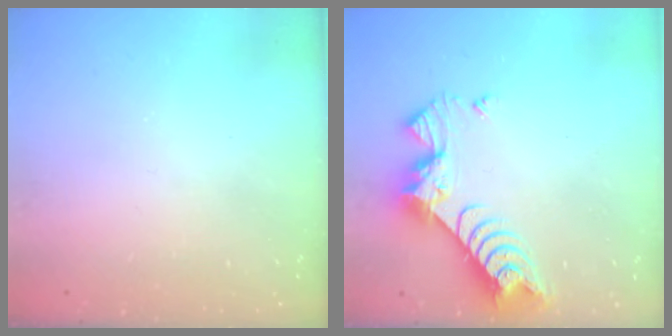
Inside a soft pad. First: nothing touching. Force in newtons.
{"total": 8.7, "press": 8.7, "slide": 0.9}